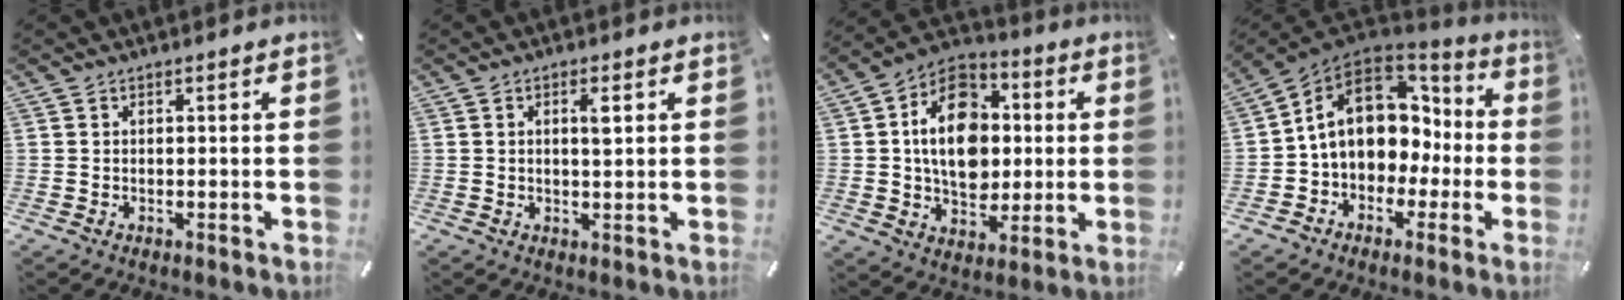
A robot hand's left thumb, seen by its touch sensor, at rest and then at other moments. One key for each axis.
{"total": 2.8, "fx": 0.7, "fy": 0.7, "fz": 2.6, "tx": -0.047, "ty": 0.000, "tz": 0.008}
{"total": 16.5, "fx": 0.6, "fy": 12.6, "fz": 10.6, "tx": -0.196, "ty": 0.009, "tz": 0.009}
{"total": 13.8, "fx": 1.9, "fy": 11.2, "fz": 7.8, "tx": -0.132, "ty": 0.001, "tz": 0.042}